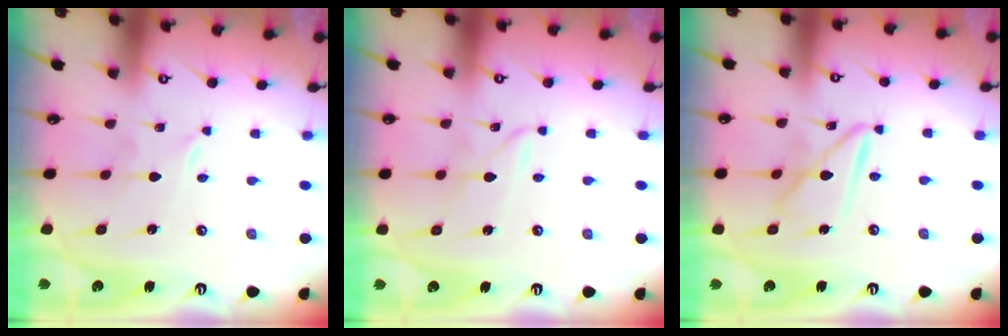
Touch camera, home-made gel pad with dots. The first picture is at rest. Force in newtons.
{"total": 2.4, "press": 2.4, "slide": 0.3}
{"total": 10.3, "press": 10.3, "slide": 1.0}